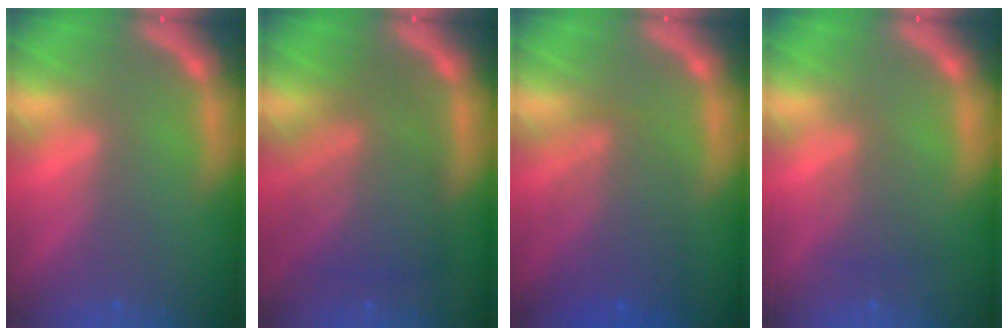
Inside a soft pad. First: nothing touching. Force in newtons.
{"total": 8.1}
{"total": 5.5}
{"total": 2.0}